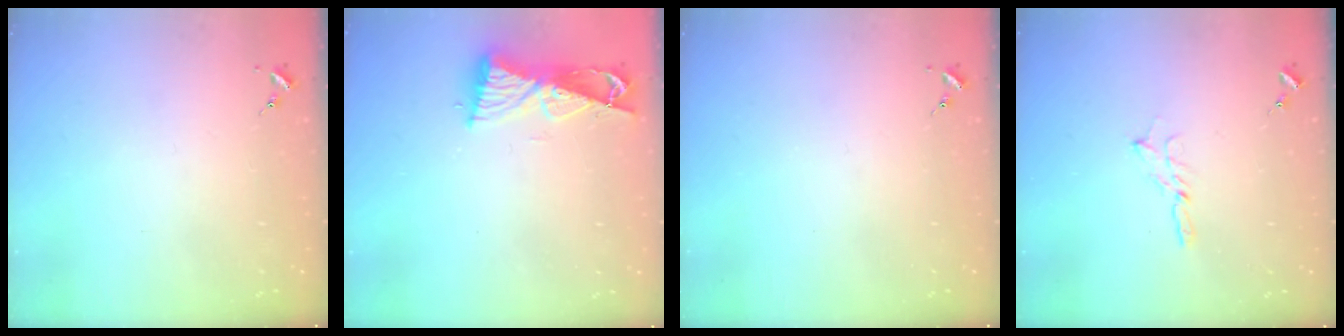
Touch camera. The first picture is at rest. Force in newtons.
{"total": 9.0, "press": 9.0, "slide": 1.1}
{"total": 0.0}
{"total": 2.0, "press": 2.0, "slide": 0.2}